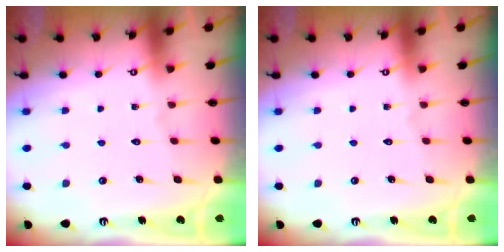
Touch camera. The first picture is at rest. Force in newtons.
{"total": 0.0}